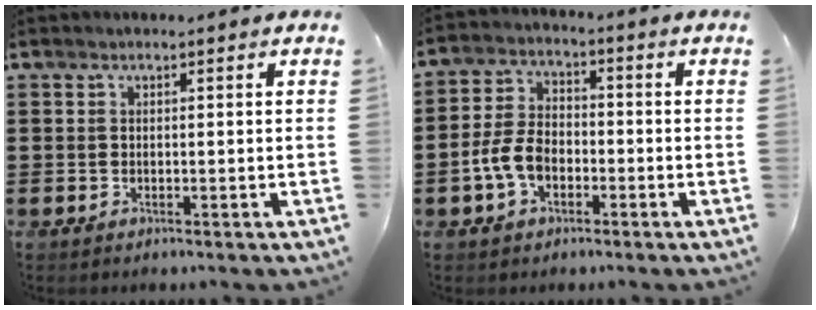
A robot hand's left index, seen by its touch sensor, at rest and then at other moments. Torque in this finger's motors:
{"motor_torque": [1.07, 0.80, 0.37, 0.07]}